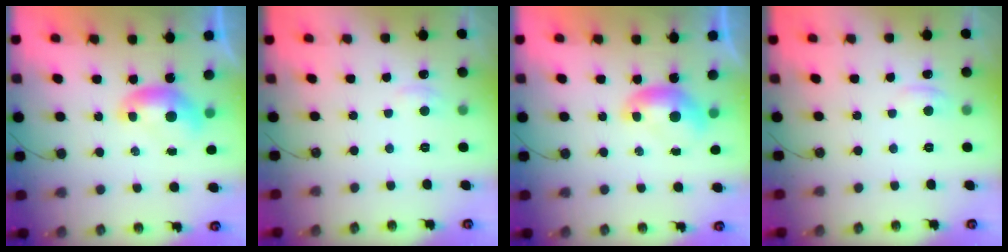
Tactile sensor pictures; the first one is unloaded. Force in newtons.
{"total": 3.7, "press": 3.7, "slide": 0.3}
{"total": 0.0}
{"total": 1.2, "press": 1.0, "slide": 0.7}